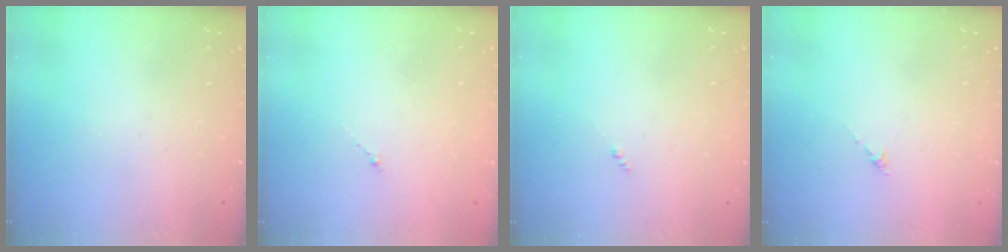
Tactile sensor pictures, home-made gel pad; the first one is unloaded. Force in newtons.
{"total": 0.0}
{"total": 0.0}
{"total": 0.0}